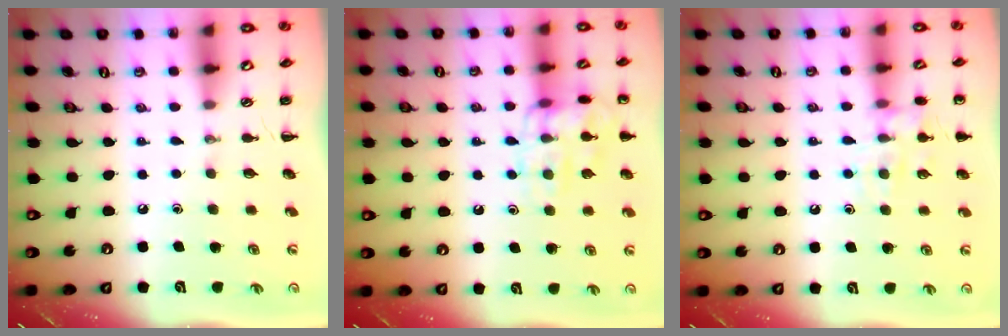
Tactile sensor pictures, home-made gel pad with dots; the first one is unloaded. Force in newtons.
{"total": 13.4, "press": 13.4, "slide": 0.3}
{"total": 10.0, "press": 10.0, "slide": 0.9}